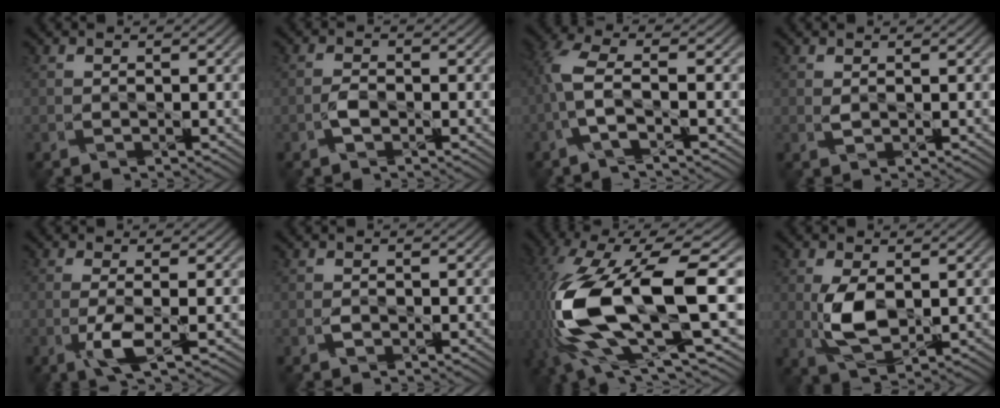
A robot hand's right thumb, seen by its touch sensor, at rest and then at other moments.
{"total": 1.7, "force": [-1.0, 0.8, 1.1], "torque": [-0.022, 0.003, -0.025]}
{"total": 5.0, "force": [-1.3, 1.2, 4.6], "torque": [-0.113, 0.011, -0.042]}
{"total": 0.5, "force": [0.4, 0.1, 0.3], "torque": [-0.011, 0.001, 0.009]}
{"total": 3.5, "force": [-1.0, 0.4, 3.3], "torque": [-0.064, 0.001, -0.028]}
{"total": 0.7, "force": [-0.4, 0.4, 0.3], "torque": [-0.010, -0.001, -0.010]}
{"total": 18.4, "force": [-2.2, 7.1, 16.8], "torque": [-0.377, -0.023, -0.029]}
{"total": 5.0, "force": [0.2, 2.5, 4.3], "torque": [-0.100, -0.006, 0.008]}